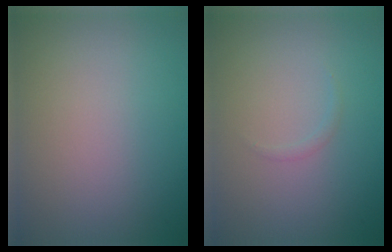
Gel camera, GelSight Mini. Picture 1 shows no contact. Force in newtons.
{"total": 0.5, "press": 0.5, "slide": 0.0}